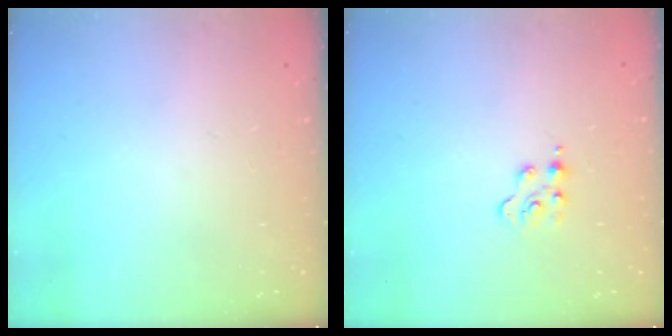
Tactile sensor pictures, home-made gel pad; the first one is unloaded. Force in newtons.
{"total": 2.1, "press": 2.1, "slide": 0.5}